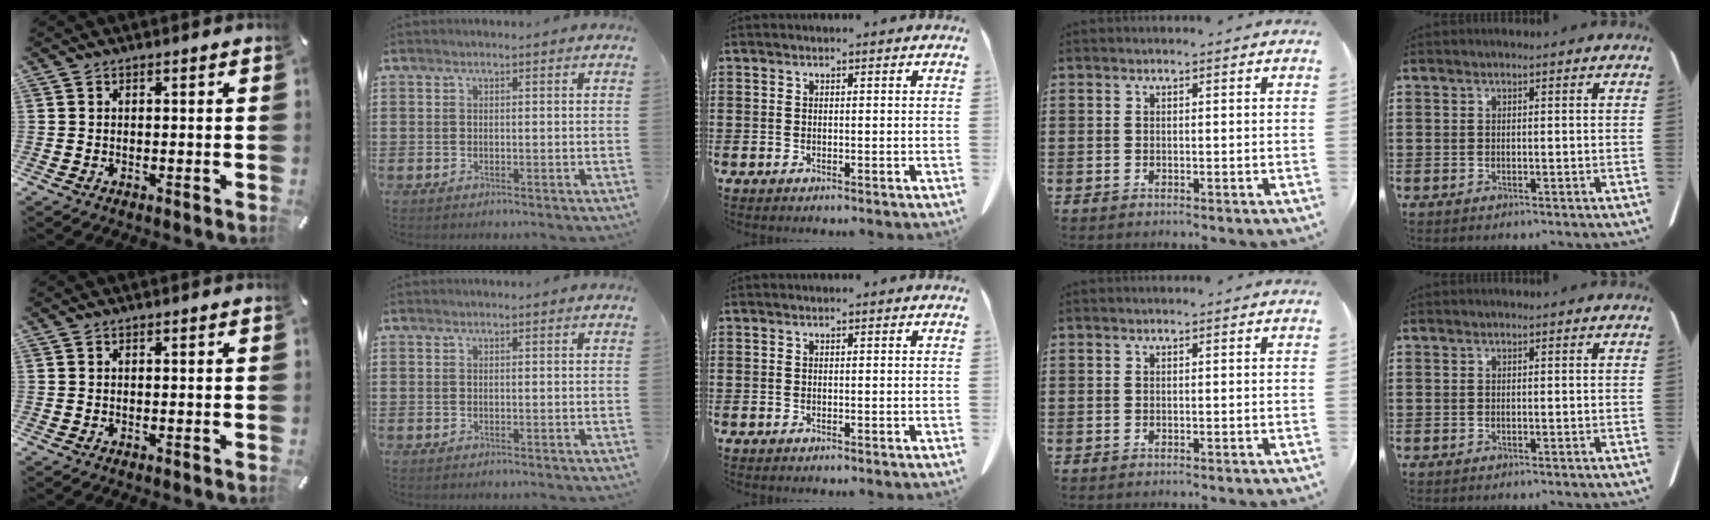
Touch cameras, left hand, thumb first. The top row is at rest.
{}